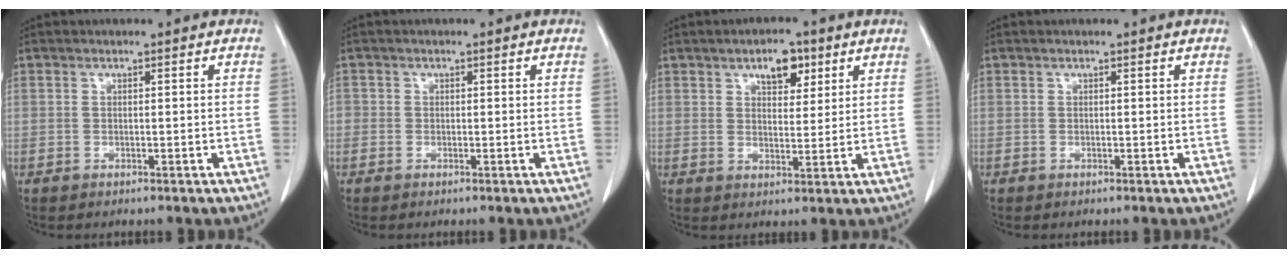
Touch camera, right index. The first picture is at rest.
{"total": 0.9, "force": [-0.3, 0.8, 0.2], "torque": [0.006, 0.004, -0.008]}
{"total": 5.3, "force": [3.0, 2.7, 3.5], "torque": [-0.050, 0.003, 0.046]}
{"total": 0.0}